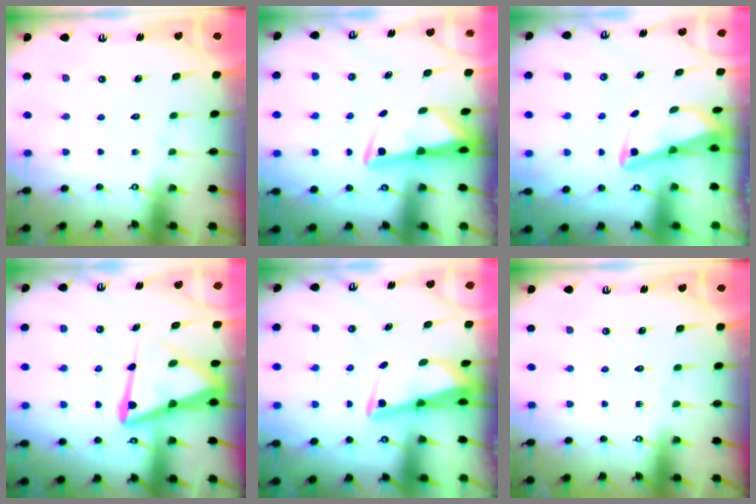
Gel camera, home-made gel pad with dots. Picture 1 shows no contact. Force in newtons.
{"total": 2.8, "press": 2.7, "slide": 0.5}
{"total": 2.9, "press": 2.9, "slide": 0.3}
{"total": 13.3, "press": 13.3, "slide": 1.3}
{"total": 2.5, "press": 2.5, "slide": 0.5}
{"total": 0.0}